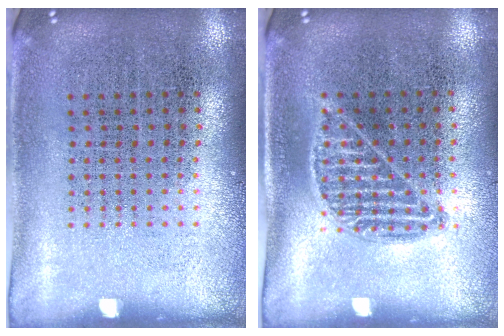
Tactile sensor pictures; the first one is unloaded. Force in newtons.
{"total": 0.9, "press": 0.9, "slide": 0.4}